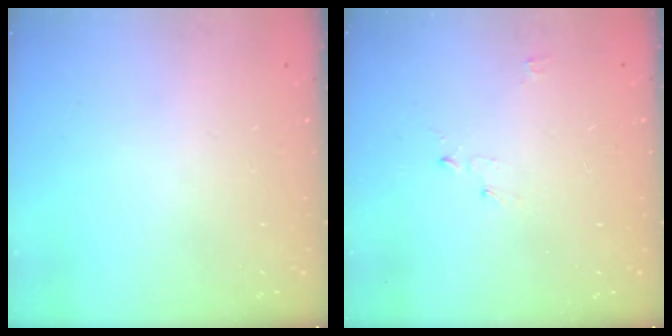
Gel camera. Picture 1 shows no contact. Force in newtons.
{"total": 2.4, "press": 2.4, "slide": 0.3}